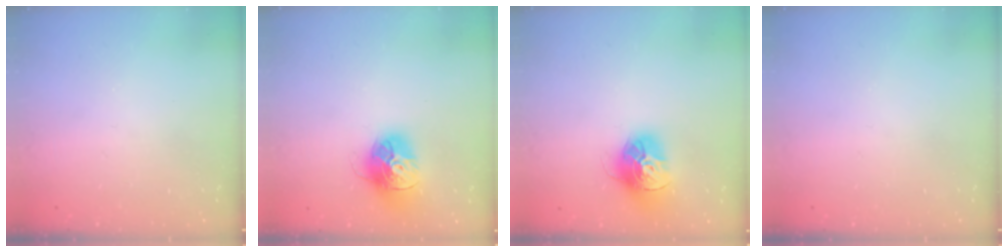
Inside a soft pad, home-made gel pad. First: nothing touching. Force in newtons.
{"total": 14.9, "press": 14.9, "slide": 1.6}
{"total": 14.7, "press": 14.6, "slide": 1.4}
{"total": 0.0}